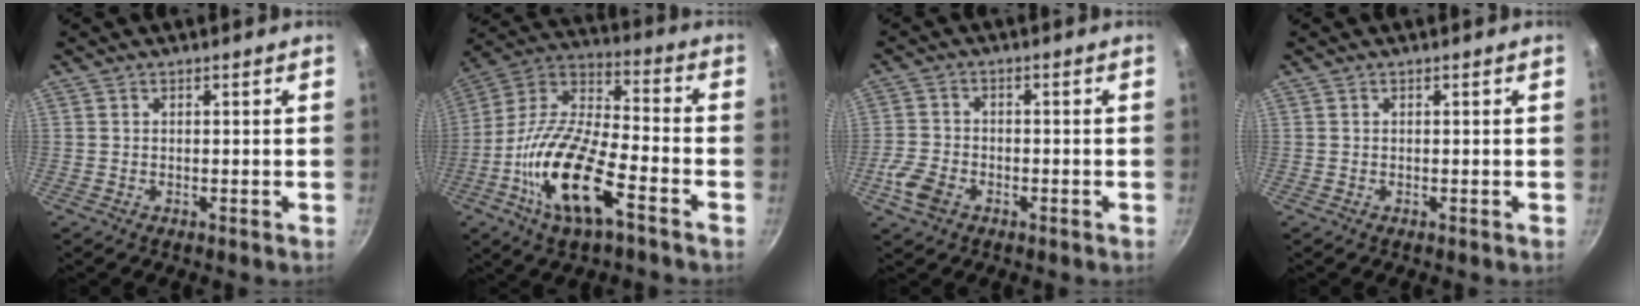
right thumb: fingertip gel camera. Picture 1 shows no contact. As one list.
[{"total": 20.2, "force": [-8.4, 7.8, 16.5], "torque": [-0.315, 0.041, -0.178]}, {"total": 5.9, "force": [-2.7, 4.0, 3.4], "torque": [-0.074, 0.018, -0.056]}, {"total": 0.0}]